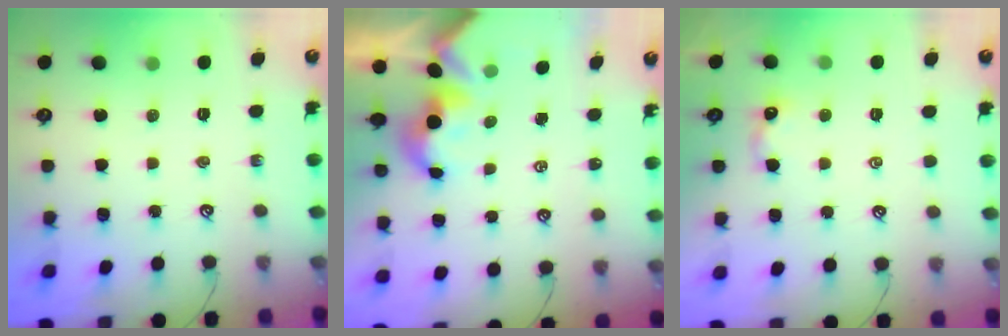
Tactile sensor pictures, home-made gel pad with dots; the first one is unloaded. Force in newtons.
{"total": 2.0, "press": 2.0, "slide": 0.2}
{"total": 0.7, "press": 0.5, "slide": 0.5}